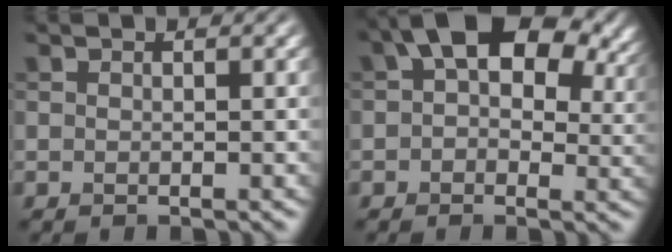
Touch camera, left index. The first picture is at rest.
{"total": 11.9, "force": [4.9, 6.9, 8.3], "torque": [-0.114, 0.024, 0.069]}